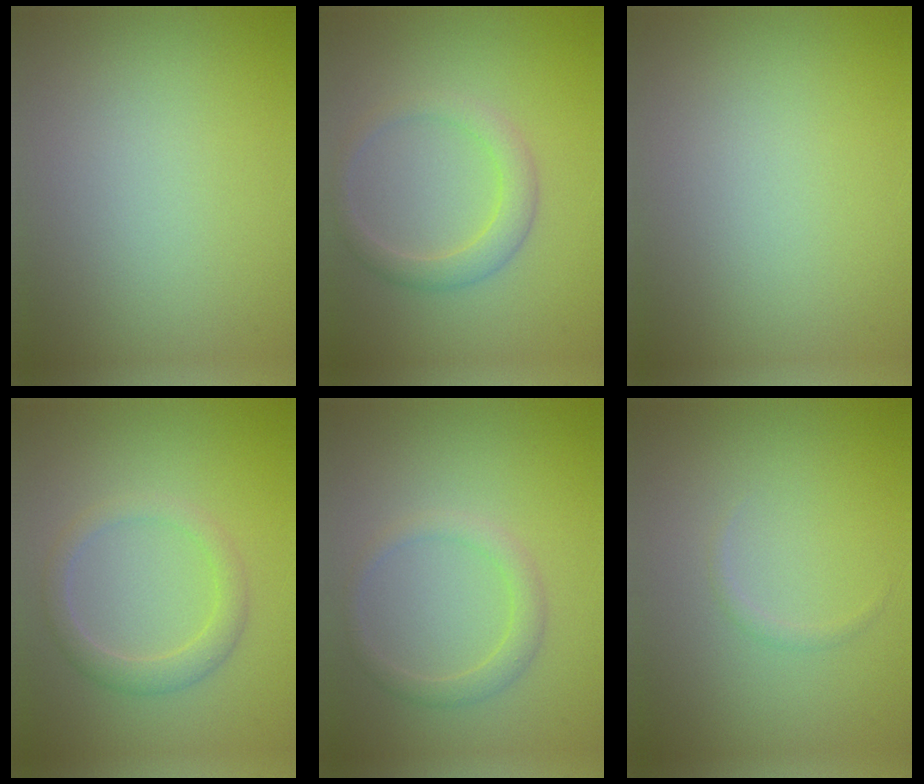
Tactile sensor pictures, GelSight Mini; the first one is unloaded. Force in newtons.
{"total": 2.6, "press": 2.5, "slide": 0.2}
{"total": 0.0}
{"total": 2.4, "press": 2.4, "slide": 0.1}
{"total": 1.9, "press": 1.9, "slide": 0.1}
{"total": 0.5, "press": 0.5, "slide": 0.0}